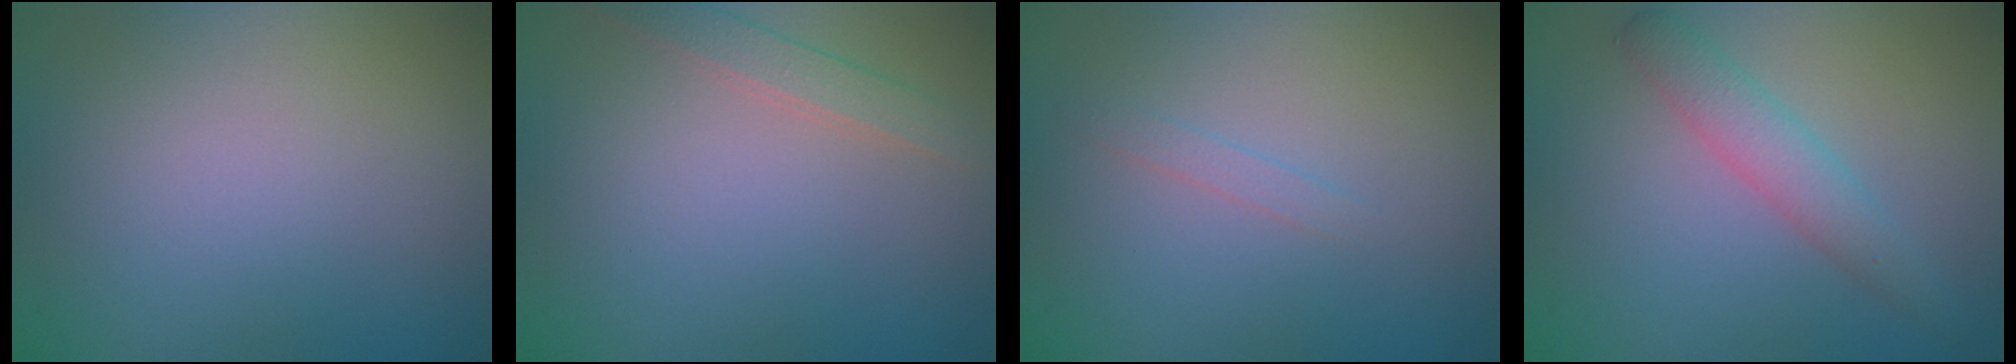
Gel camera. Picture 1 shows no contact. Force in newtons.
{"total": 1.8, "press": 1.8, "slide": 0.1}
{"total": 0.8, "press": 0.8, "slide": 0.1}
{"total": 3.1, "press": 3.1, "slide": 0.1}